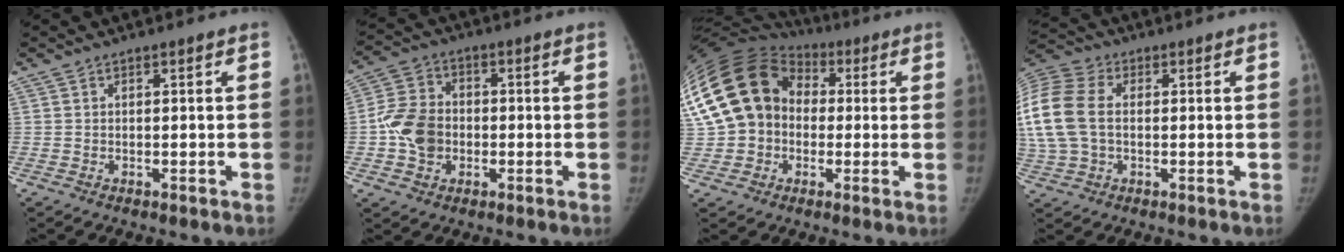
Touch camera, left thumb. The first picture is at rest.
{"total": 9.4, "force": [-1.4, 7.4, 5.7], "torque": [-0.093, 0.019, -0.034]}
{"total": 25.8, "force": [2.9, 20.9, 14.8], "torque": [-0.340, 0.070, 0.060]}
{"total": 18.0, "force": [1.2, 12.5, 12.9], "torque": [-0.333, 0.024, 0.026]}